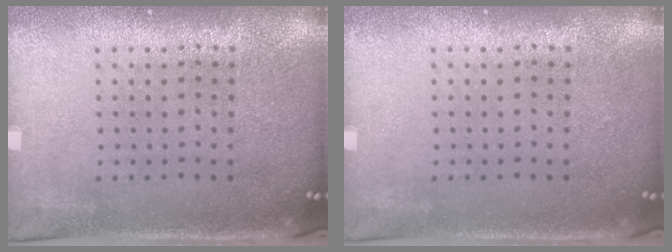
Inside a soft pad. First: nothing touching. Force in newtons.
{"total": 0.0}